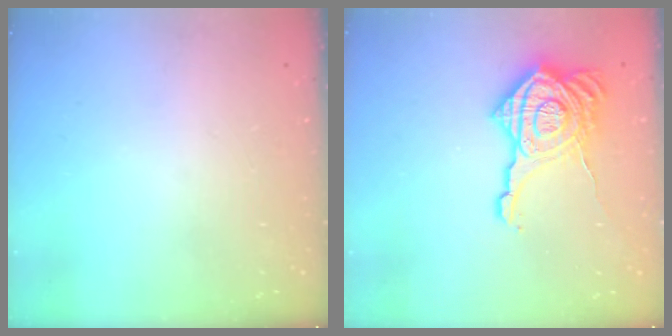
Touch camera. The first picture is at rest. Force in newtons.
{"total": 21.5, "press": 21.4, "slide": 1.7}